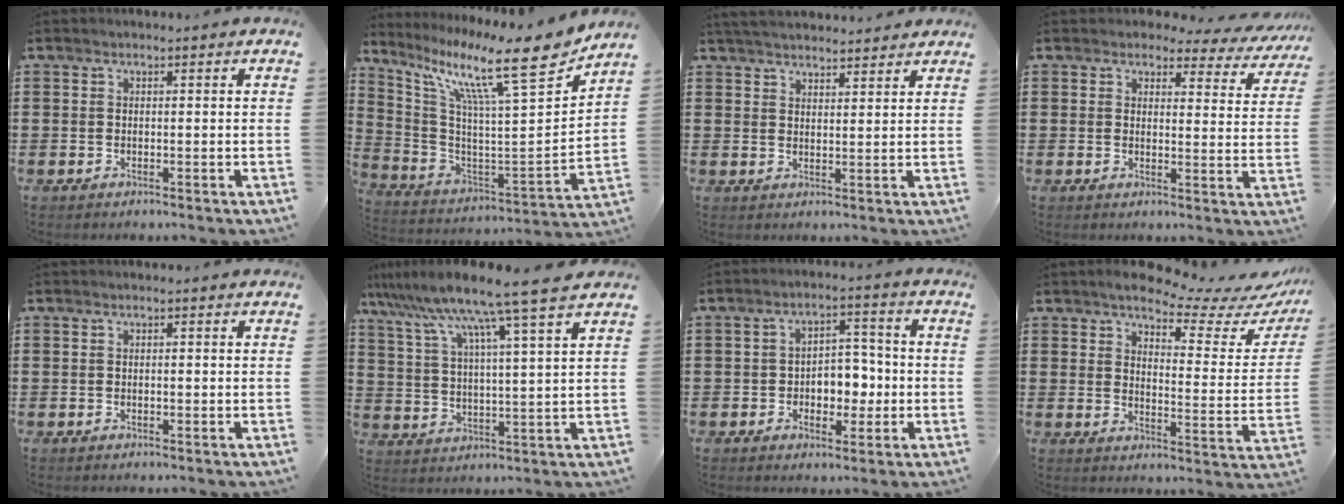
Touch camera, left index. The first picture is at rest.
{"total": 14.8, "force": [10.7, 1.3, 10.1], "torque": [-0.204, -0.071, 0.163]}
{"total": 3.6, "force": [3.6, 0.5, 0.2], "torque": [-0.014, -0.008, 0.068]}
{"total": 3.5, "force": [3.0, 1.4, 0.9], "torque": [-0.025, -0.010, 0.052]}
{"total": 0.5, "force": [0.0, 0.2, 0.5], "torque": [-0.010, -0.002, 0.001]}
{"total": 10.5, "force": [8.6, -1.0, 6.0], "torque": [-0.150, -0.047, 0.137]}
{"total": 5.4, "force": [-1.0, 4.1, 3.5], "torque": [-0.057, 0.006, -0.025]}
{"total": 6.3, "force": [5.6, 1.0, 2.8], "torque": [-0.057, -0.039, 0.089]}